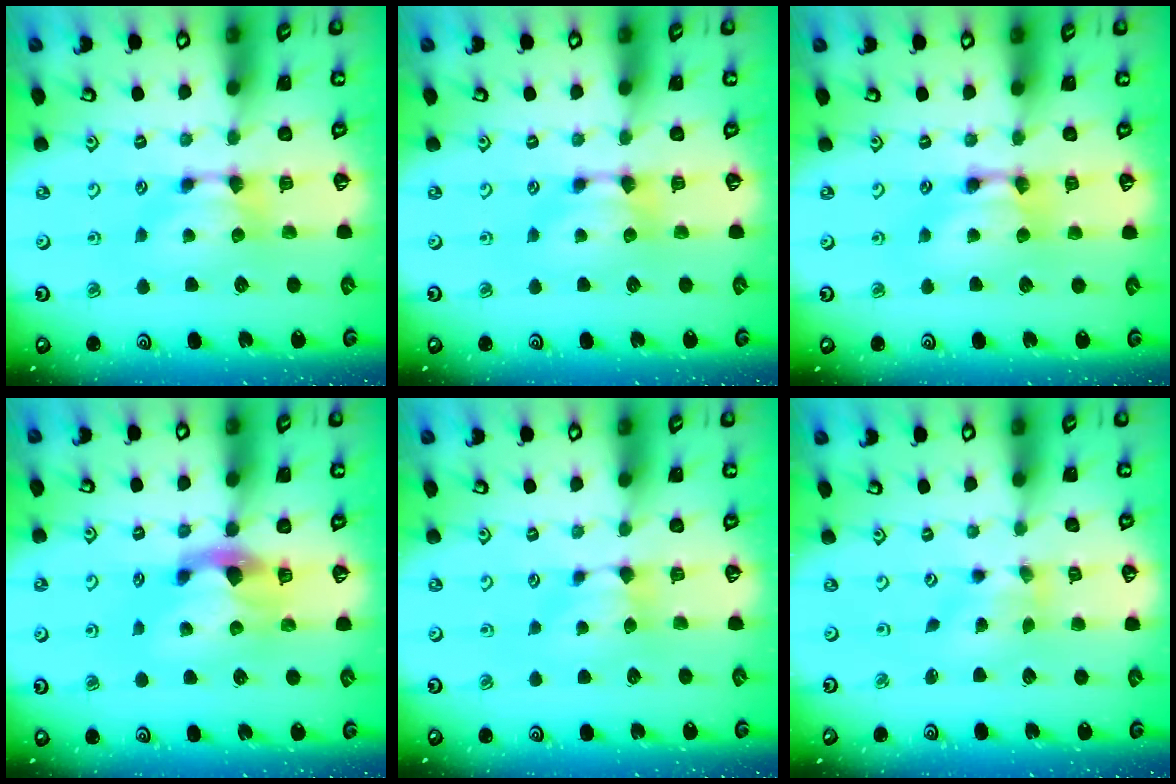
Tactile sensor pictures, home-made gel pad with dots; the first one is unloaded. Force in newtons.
{"total": 0.0}
{"total": 2.1, "press": 2.1, "slide": 0.0}
{"total": 2.7, "press": 2.4, "slide": 1.3}
{"total": 1.3, "press": 1.2, "slide": 0.6}
{"total": 1.6, "press": 0.6, "slide": 1.5}